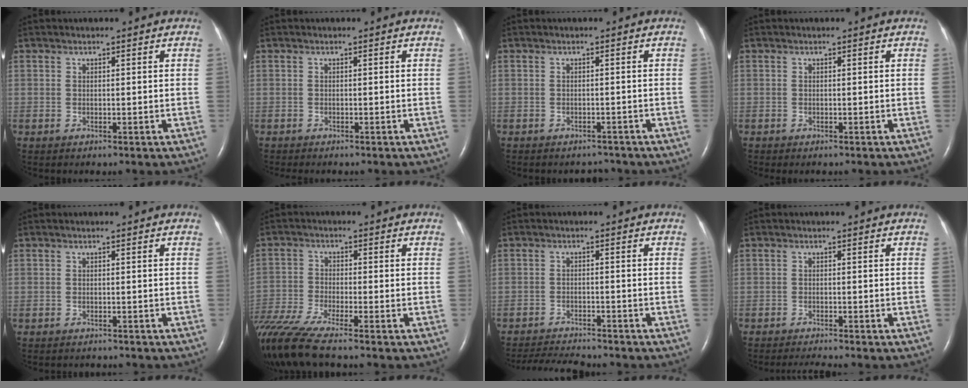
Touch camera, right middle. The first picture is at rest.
{"total": 1.8, "force": [-1.5, 0.5, 0.8], "torque": [-0.014, -0.004, -0.015]}
{"total": 1.9, "force": [-1.7, 0.8, -0.3], "torque": [0.003, -0.002, -0.024]}
{"total": 0.0}
{"total": 1.9, "force": [-1.9, 0.5, 0.1], "torque": [-0.005, -0.004, -0.022]}
{"total": 10.4, "force": [-8.6, -0.2, 5.7], "torque": [-0.118, -0.032, -0.159]}
{"total": 6.7, "force": [-6.5, 0.3, 1.6], "torque": [-0.031, -0.013, -0.104]}
{"total": 2.4, "force": [-2.2, -0.8, 0.4], "torque": [-0.017, -0.014, -0.038]}